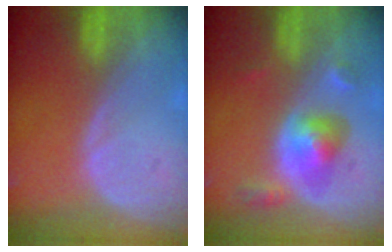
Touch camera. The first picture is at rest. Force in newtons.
{"total": 6.1, "press": 5.6, "slide": 2.4}